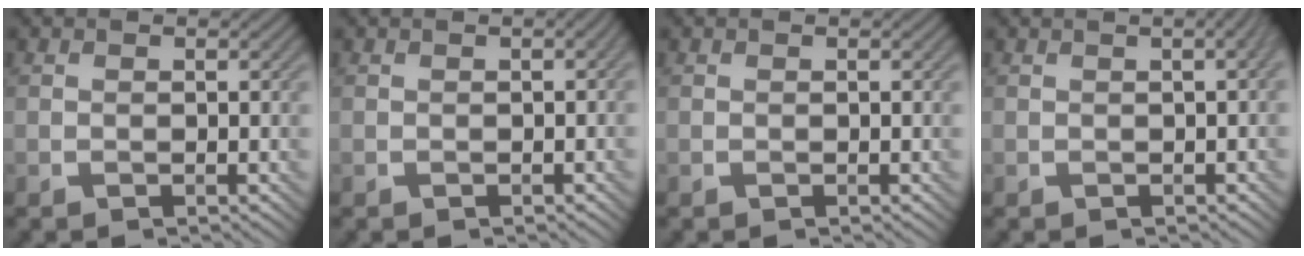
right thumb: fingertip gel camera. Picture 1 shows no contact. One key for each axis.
{"total": 0.8, "fx": -0.1, "fy": 0.3, "fz": 0.7, "tx": -0.009, "ty": 0.002, "tz": 0.000}
{"total": 0.0}
{"total": 2.6, "fx": 0.6, "fy": 0.6, "fz": 2.4, "tx": -0.027, "ty": 0.012, "tz": -0.002}